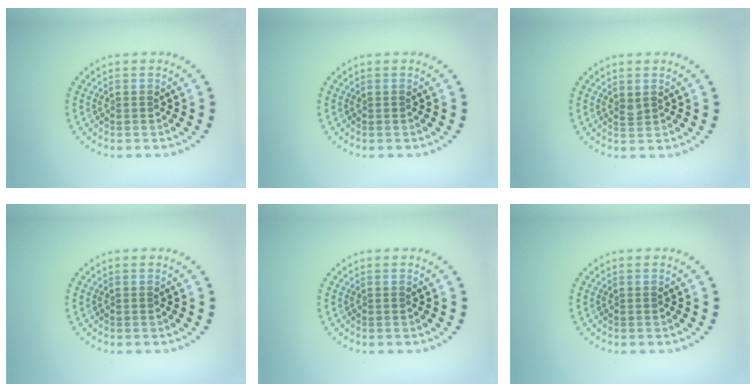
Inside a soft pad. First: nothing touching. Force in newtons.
{"total": 0.0}
{"total": 0.8, "press": 0.6, "slide": 0.5}
{"total": 0.0}
{"total": 0.0}
{"total": 0.0}